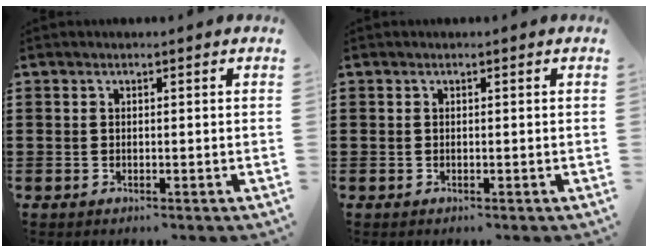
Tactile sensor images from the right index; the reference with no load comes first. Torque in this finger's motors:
{"motor_torque": [0.08, 0.39, 0.00, 0.00]}